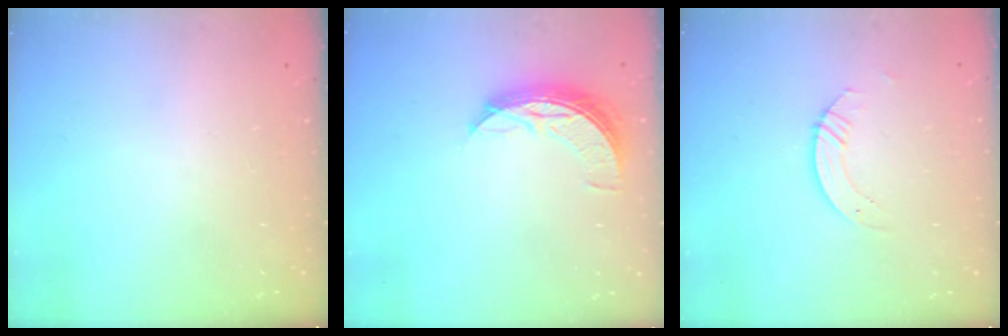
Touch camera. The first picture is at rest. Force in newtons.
{"total": 7.9, "press": 7.9, "slide": 0.4}
{"total": 3.8, "press": 3.8, "slide": 0.4}